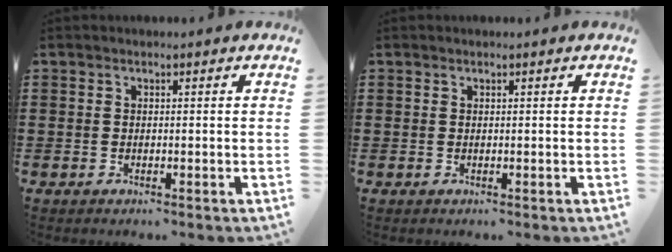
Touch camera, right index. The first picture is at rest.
{"total": 0.0}